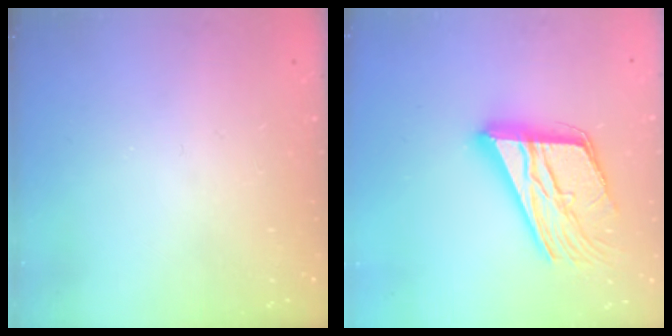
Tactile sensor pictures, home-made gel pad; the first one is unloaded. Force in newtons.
{"total": 21.7, "press": 21.7, "slide": 1.5}